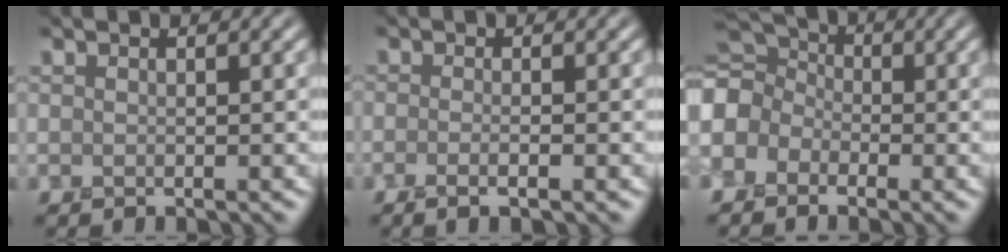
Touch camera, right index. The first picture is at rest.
{"total": 1.7, "force": [-0.6, 0.6, 1.4], "torque": [-0.011, -0.002, -0.018]}
{"total": 6.3, "force": [-0.8, 5.0, 3.8], "torque": [-0.110, 0.021, -0.024]}